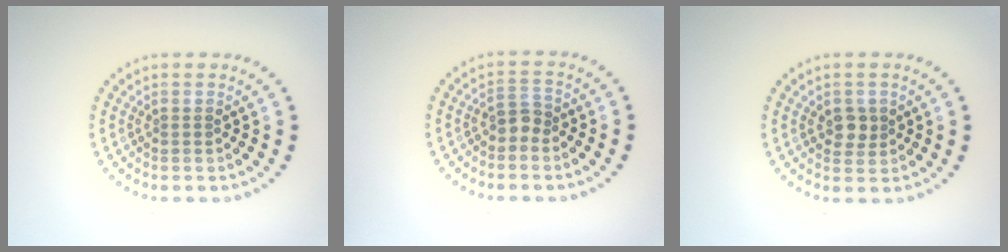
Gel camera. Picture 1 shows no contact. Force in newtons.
{"total": 1.7, "press": 1.4, "slide": 1.0}
{"total": 1.9, "press": 1.9, "slide": 0.6}